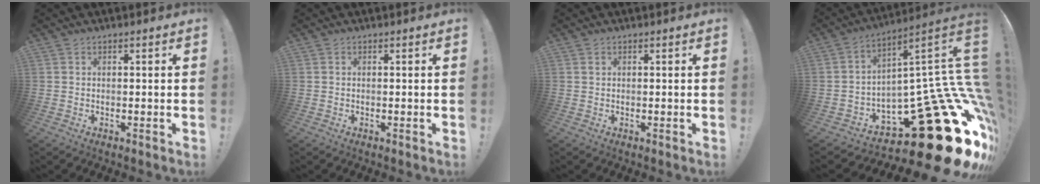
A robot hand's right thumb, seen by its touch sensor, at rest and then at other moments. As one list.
[{"total": 0.0}, {"total": 0.6, "force": [0.4, 0.4, 0.2], "torque": [-0.004, 0.001, 0.007]}, {"total": 30.8, "force": [-14.6, 10.7, 24.9], "torque": [-0.275, 0.019, -0.202]}]